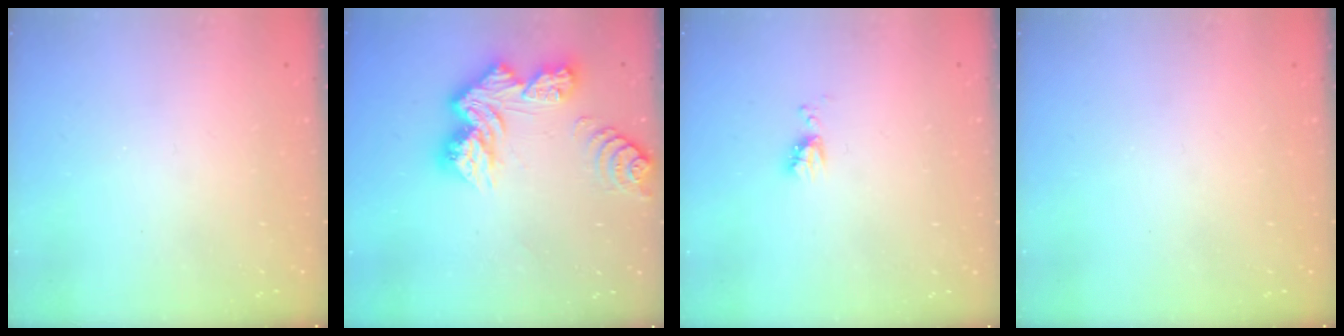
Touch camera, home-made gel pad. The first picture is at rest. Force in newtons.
{"total": 14.2, "press": 14.1, "slide": 1.6}
{"total": 4.9, "press": 4.8, "slide": 0.8}
{"total": 0.0}